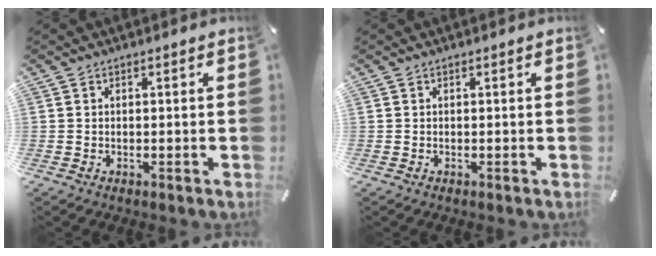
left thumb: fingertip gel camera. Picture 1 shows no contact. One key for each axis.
{"total": 0.0}